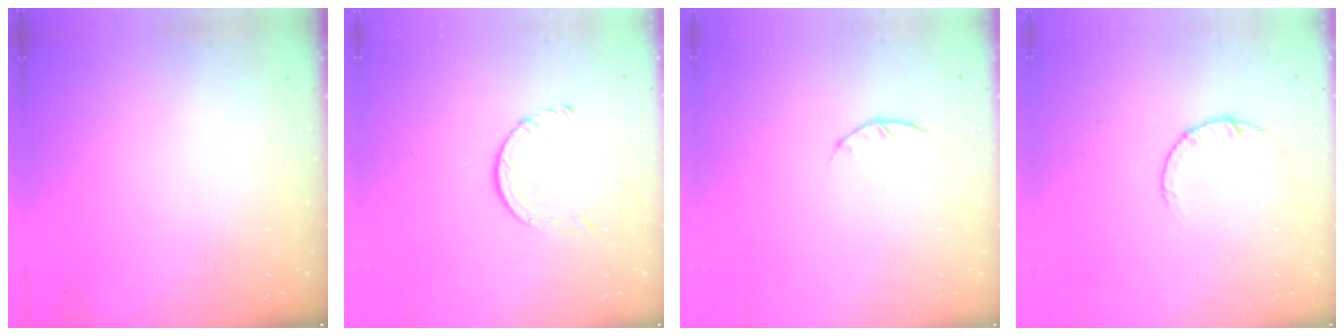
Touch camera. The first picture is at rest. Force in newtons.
{"total": 4.2, "press": 4.2, "slide": 0.3}
{"total": 3.0, "press": 3.0, "slide": 0.4}
{"total": 2.7, "press": 2.7, "slide": 0.4}